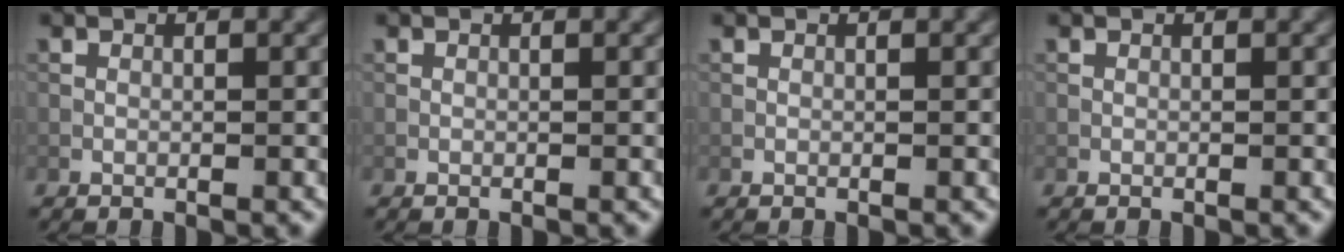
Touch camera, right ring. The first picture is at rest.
{"total": 0.0}
{"total": 0.0}
{"total": 0.0}